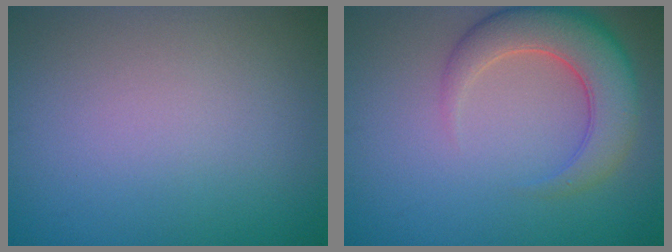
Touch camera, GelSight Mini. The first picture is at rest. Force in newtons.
{"total": 6.0, "press": 6.0, "slide": 0.5}